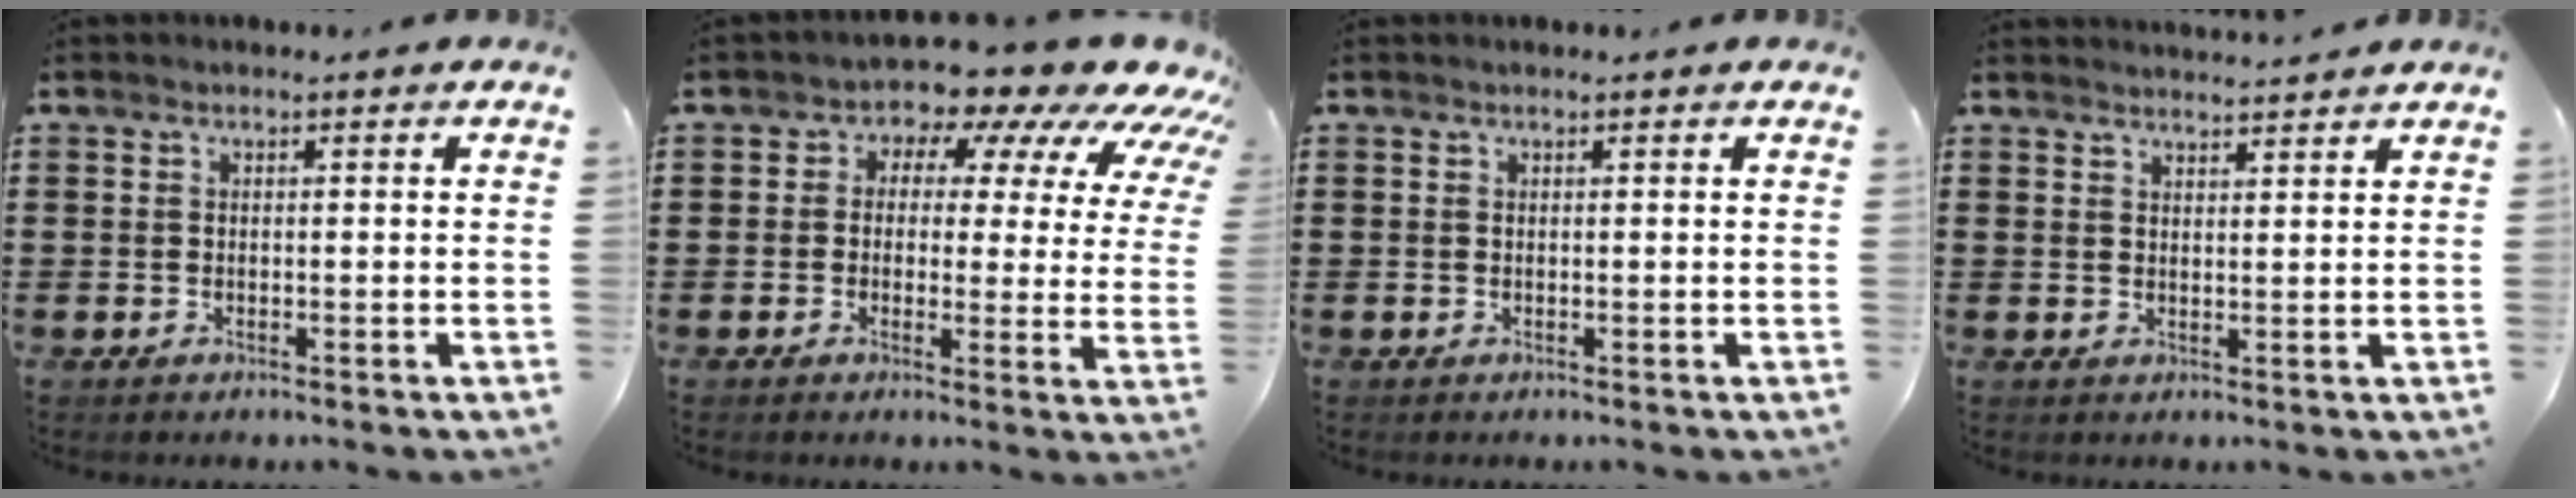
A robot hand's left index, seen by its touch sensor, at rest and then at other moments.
{"total": 7.2, "force": [5.6, 3.4, 3.0], "torque": [-0.061, -0.052, 0.088]}
{"total": 0.0}
{"total": 2.2, "force": [2.2, -0.2, 0.0], "torque": [-0.005, -0.006, 0.043]}